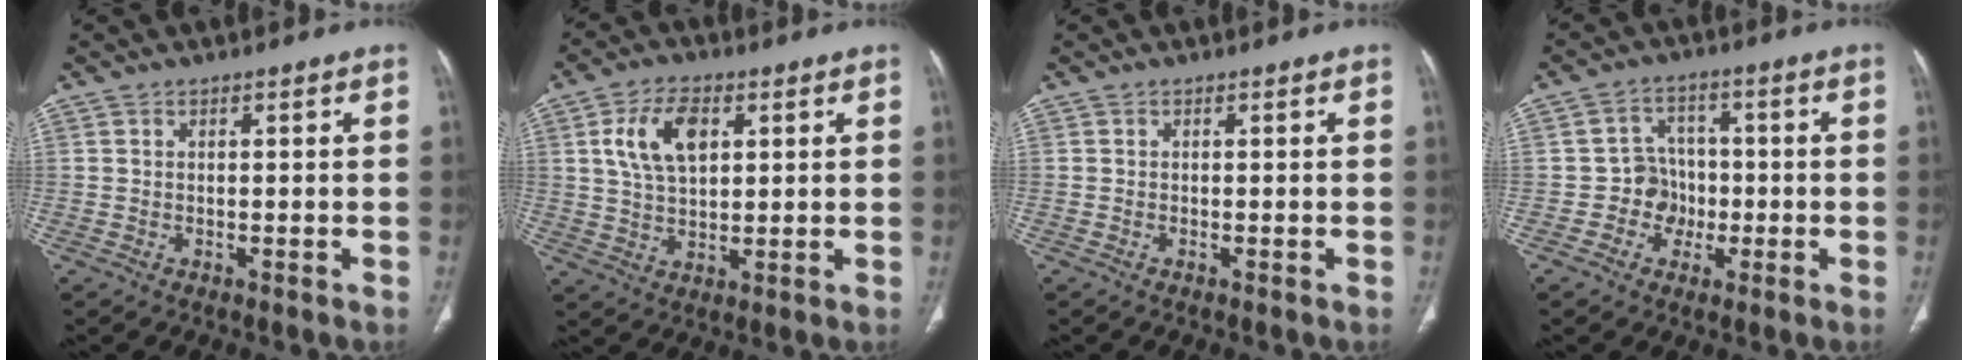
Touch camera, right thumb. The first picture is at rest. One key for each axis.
{"total": 9.9, "fx": 3.1, "fy": 5.7, "fz": 7.4, "tx": -0.129, "ty": -0.005, "tz": 0.059}
{"total": 0.0}
{"total": 5.8, "fx": -1.5, "fy": 5.4, "fz": 1.5, "tx": 0.015, "ty": 0.019, "tz": -0.031}